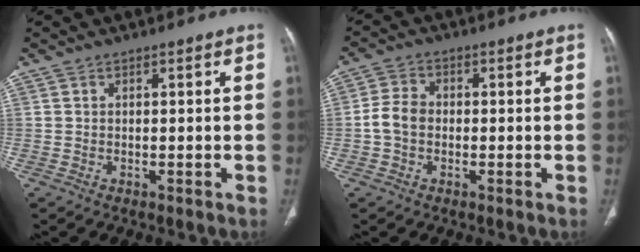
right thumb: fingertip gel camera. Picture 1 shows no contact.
{"total": 4.8, "force": [-0.7, 3.6, 3.0], "torque": [-0.057, 0.015, -0.019]}